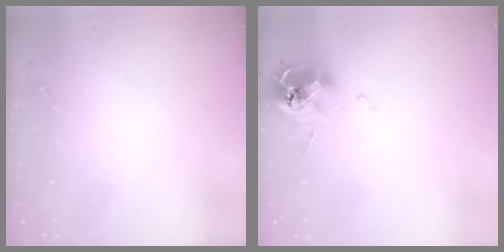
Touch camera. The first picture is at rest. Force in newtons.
{"total": 12.0, "press": 11.9, "slide": 1.2}